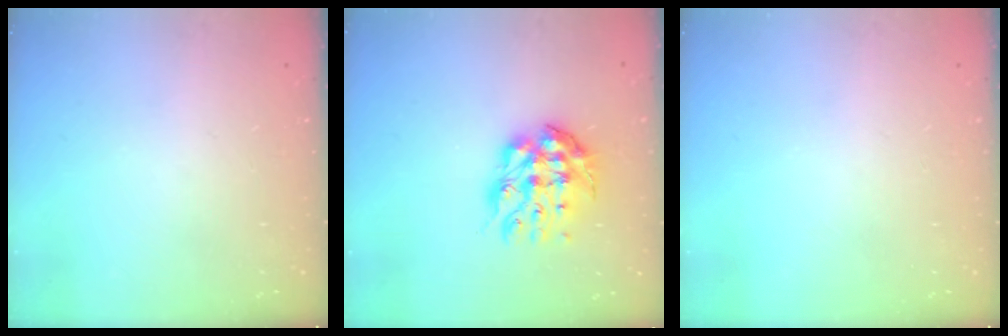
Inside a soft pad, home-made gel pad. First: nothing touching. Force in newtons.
{"total": 11.4, "press": 11.3, "slide": 1.1}
{"total": 0.0}